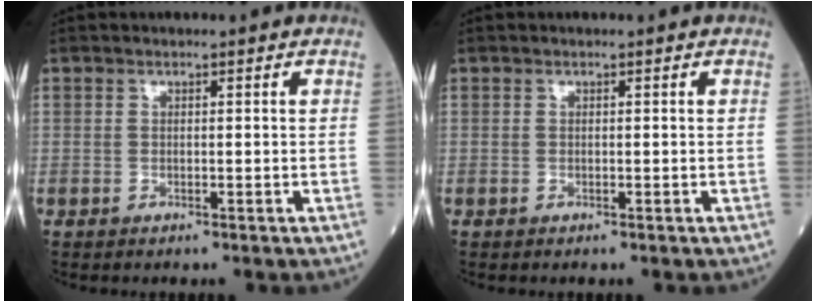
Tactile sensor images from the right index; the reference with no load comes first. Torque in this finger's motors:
{"motor_torque": [0.01, 0.01, -0.01, -0.01]}